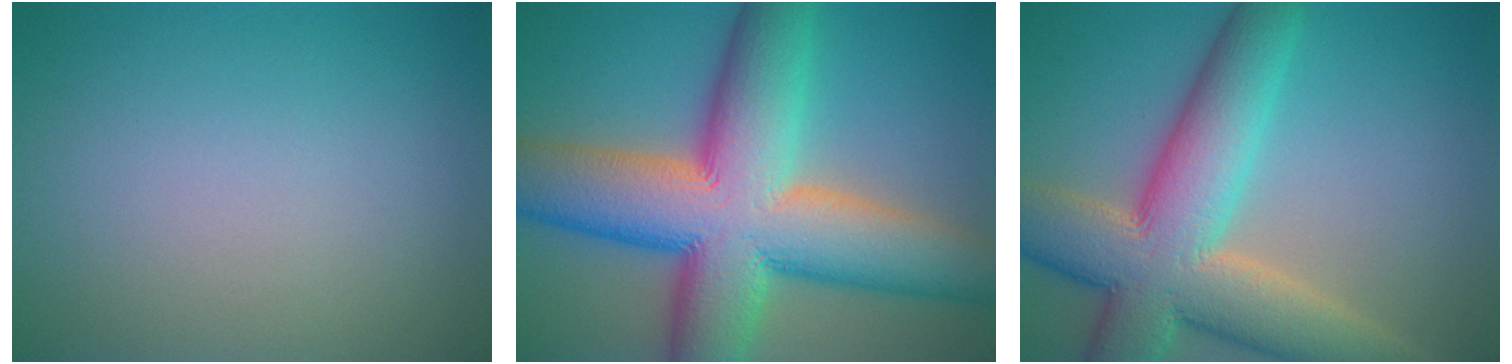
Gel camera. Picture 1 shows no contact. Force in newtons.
{"total": 15.7, "press": 15.7, "slide": 0.4}
{"total": 11.5, "press": 11.4, "slide": 0.9}